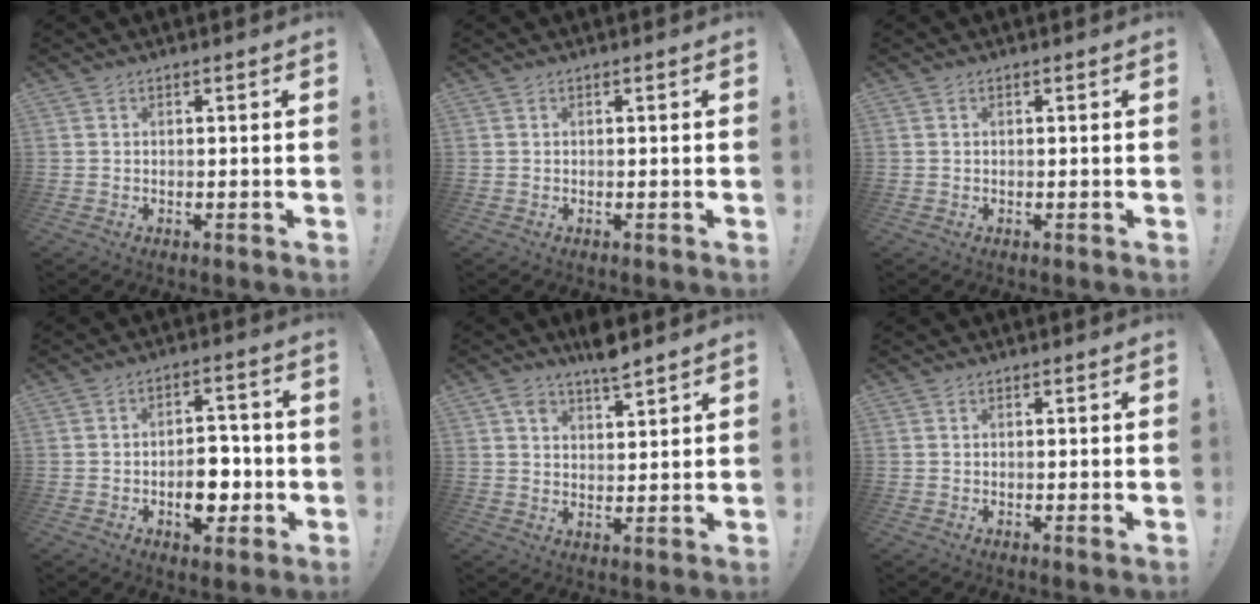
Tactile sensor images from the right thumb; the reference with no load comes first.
{"total": 0.0}
{"total": 0.0}
{"total": 9.9, "force": [-2.8, 6.3, 7.1], "torque": [-0.102, 0.023, -0.040]}
{"total": 5.9, "force": [4.9, 1.9, 2.6], "torque": [-0.043, -0.027, 0.088]}
{"total": 0.8, "force": [0.4, 0.0, 0.8], "torque": [-0.007, -0.003, 0.004]}